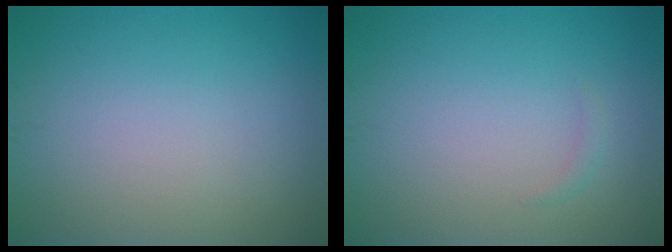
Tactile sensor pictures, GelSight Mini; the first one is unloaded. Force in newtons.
{"total": 0.6, "press": 0.6, "slide": 0.0}